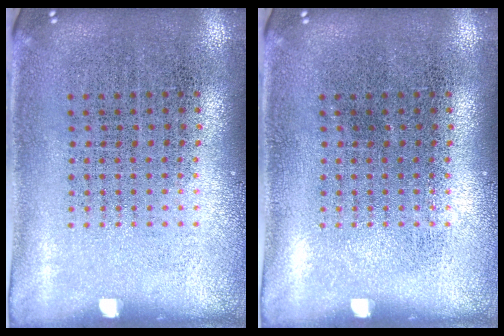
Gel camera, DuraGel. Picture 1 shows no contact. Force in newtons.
{"total": 0.0}